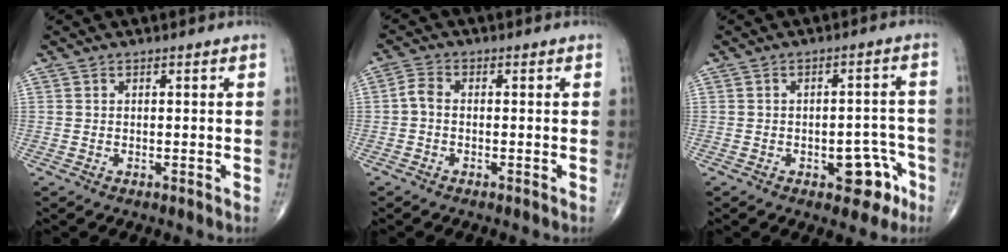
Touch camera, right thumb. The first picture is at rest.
{"total": 2.4, "force": [-0.6, 1.4, 1.9], "torque": [-0.038, 0.006, -0.019]}
{"total": 7.2, "force": [-3.5, 3.8, 5.0], "torque": [-0.029, 0.036, -0.039]}